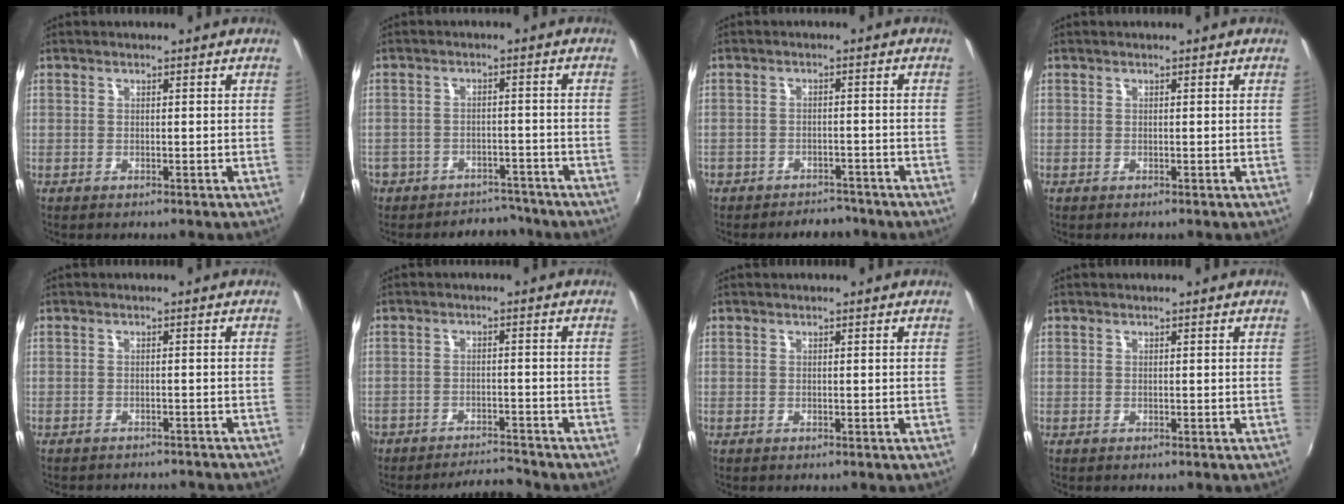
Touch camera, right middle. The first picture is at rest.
{"total": 10.2, "force": [-7.6, 6.6, 1.8], "torque": [-0.065, 0.013, -0.098]}
{"total": 6.7, "force": [-5.6, 3.5, 1.3], "torque": [-0.046, 0.002, -0.078]}
{"total": 0.0}
{"total": 8.4, "force": [-7.6, 2.2, 2.8], "torque": [-0.064, -0.013, -0.096]}
{"total": 6.2, "force": [-6.1, 1.3, 0.8], "torque": [-0.037, 0.006, -0.096]}
{"total": 0.0}
{"total": 0.0}